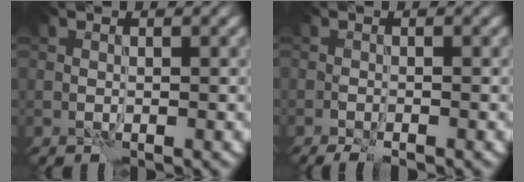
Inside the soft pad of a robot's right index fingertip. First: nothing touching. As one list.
[{"total": 1.7, "force": [-1.4, 0.2, 0.9], "torque": [-0.025, -0.003, -0.027]}]